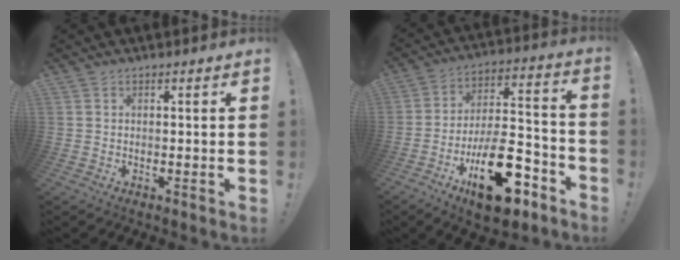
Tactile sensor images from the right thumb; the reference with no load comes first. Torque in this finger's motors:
{"motor_torque": [2.55, 2.45, 1.41, -1.36, 0.60]}